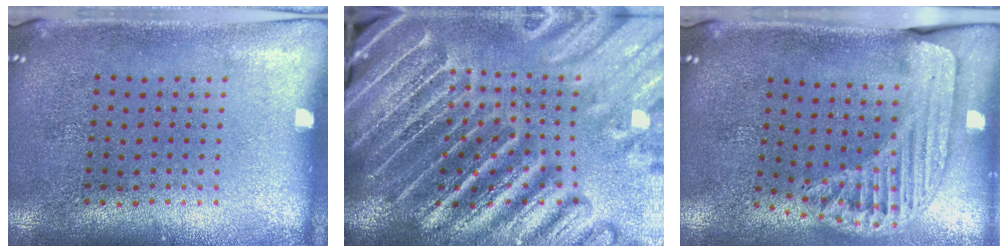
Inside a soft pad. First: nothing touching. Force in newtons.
{"total": 5.7, "press": 4.9, "slide": 2.8}
{"total": 1.6, "press": 1.5, "slide": 0.4}